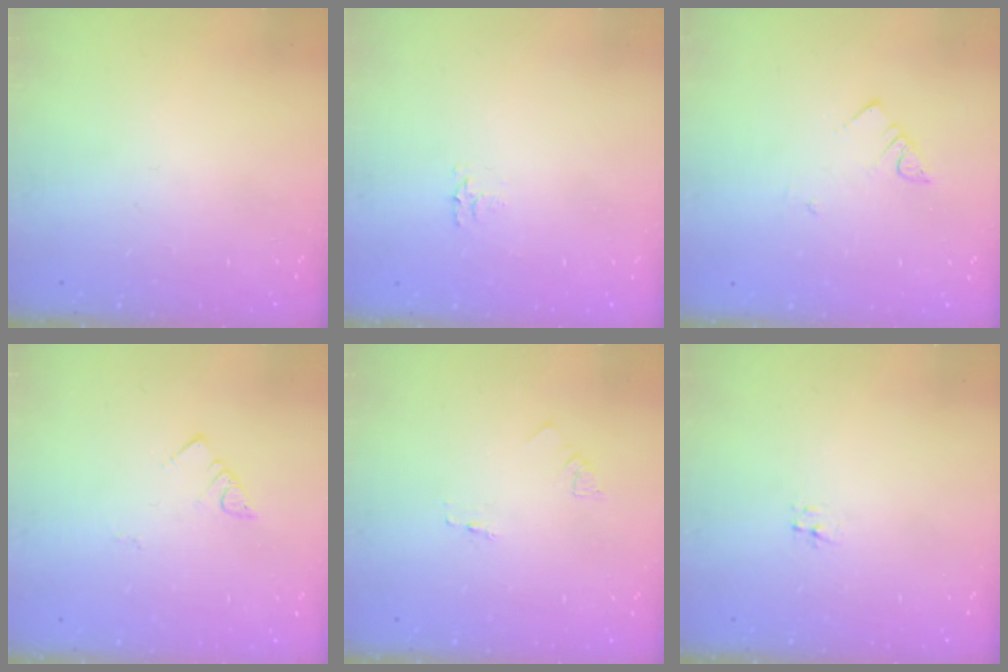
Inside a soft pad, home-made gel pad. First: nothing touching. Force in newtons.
{"total": 2.6, "press": 2.6, "slide": 0.4}
{"total": 3.1, "press": 3.1, "slide": 0.2}
{"total": 2.7, "press": 2.7, "slide": 0.3}
{"total": 1.6, "press": 1.6, "slide": 0.1}
{"total": 1.9, "press": 1.9, "slide": 0.2}